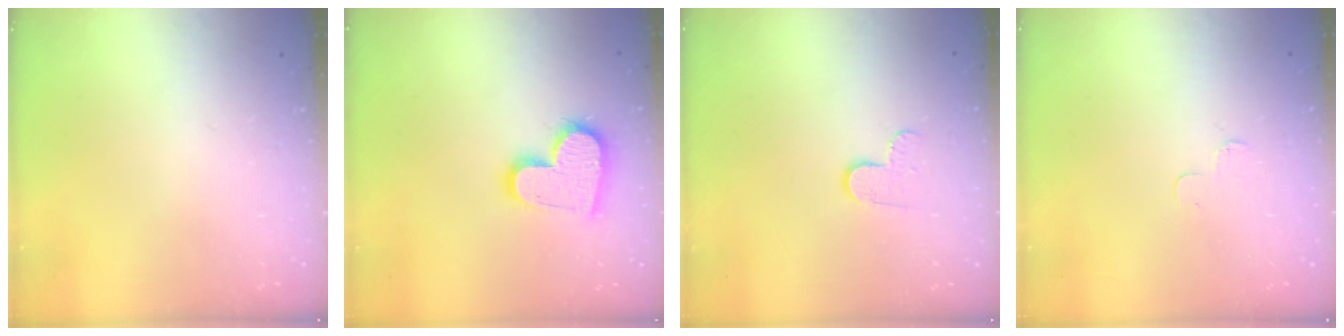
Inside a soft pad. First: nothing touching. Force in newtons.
{"total": 14.9, "press": 14.8, "slide": 1.1}
{"total": 6.0, "press": 6.0, "slide": 0.6}
{"total": 3.6, "press": 3.6, "slide": 0.4}